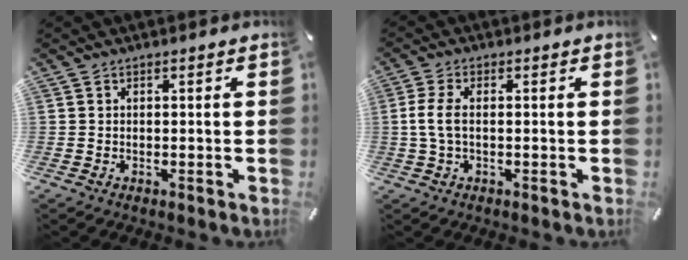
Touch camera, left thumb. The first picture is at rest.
{"total": 4.9, "force": [0.0, 2.1, 4.4], "torque": [-0.101, -0.002, -0.006]}